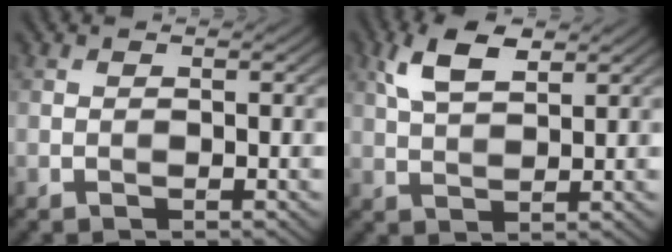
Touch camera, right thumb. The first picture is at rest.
{"total": 5.9, "force": [3.0, 2.5, 4.4], "torque": [-0.100, 0.008, 0.060]}